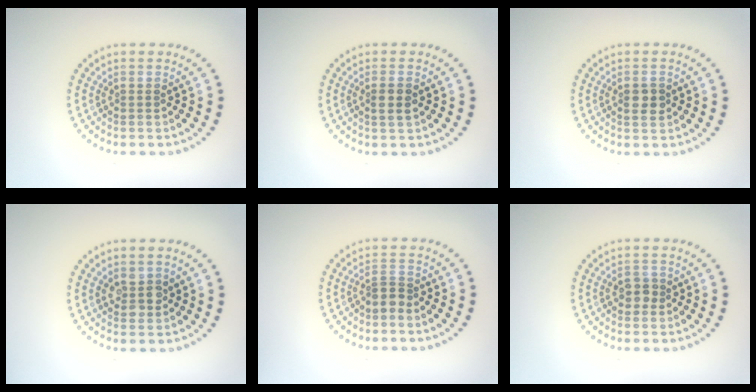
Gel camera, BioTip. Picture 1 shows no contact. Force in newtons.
{"total": 1.5, "press": 1.5, "slide": 0.5}
{"total": 1.8, "press": 1.8, "slide": 0.2}
{"total": 2.2, "press": 2.1, "slide": 0.6}
{"total": 1.5, "press": 1.0, "slide": 1.1}
{"total": 1.7, "press": 1.7, "slide": 0.4}